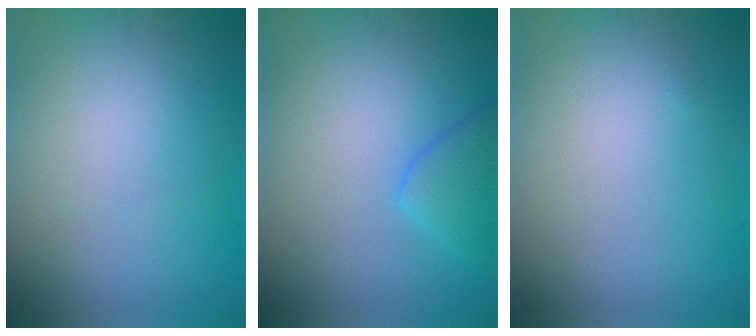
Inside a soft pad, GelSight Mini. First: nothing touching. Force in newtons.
{"total": 2.7, "press": 2.7, "slide": 0.2}
{"total": 0.0}